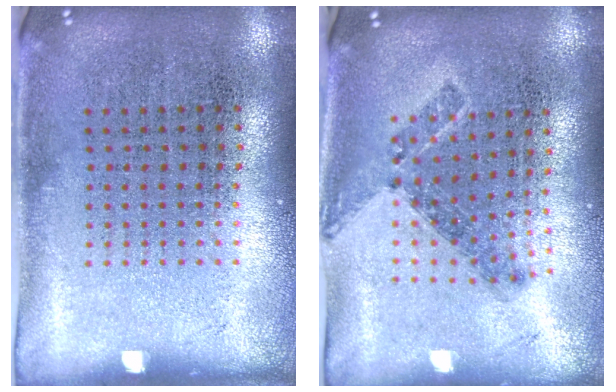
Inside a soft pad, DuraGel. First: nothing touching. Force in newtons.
{"total": 0.9, "press": 0.8, "slide": 0.4}